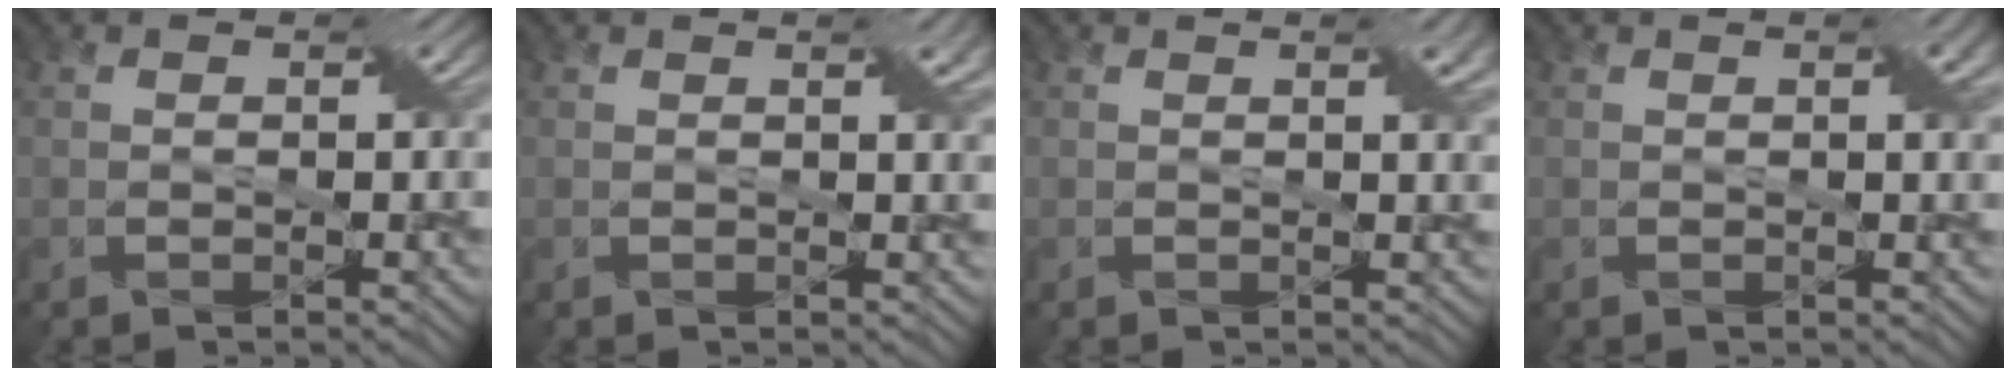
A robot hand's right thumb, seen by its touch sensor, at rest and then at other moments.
{"total": 2.2, "force": [1.1, 0.5, 1.9], "torque": [-0.026, 0.002, 0.019]}
{"total": 2.5, "force": [1.2, 0.6, 2.2], "torque": [-0.032, 0.003, 0.020]}
{"total": 2.4, "force": [1.0, 0.5, 2.2], "torque": [-0.031, 0.006, 0.016]}